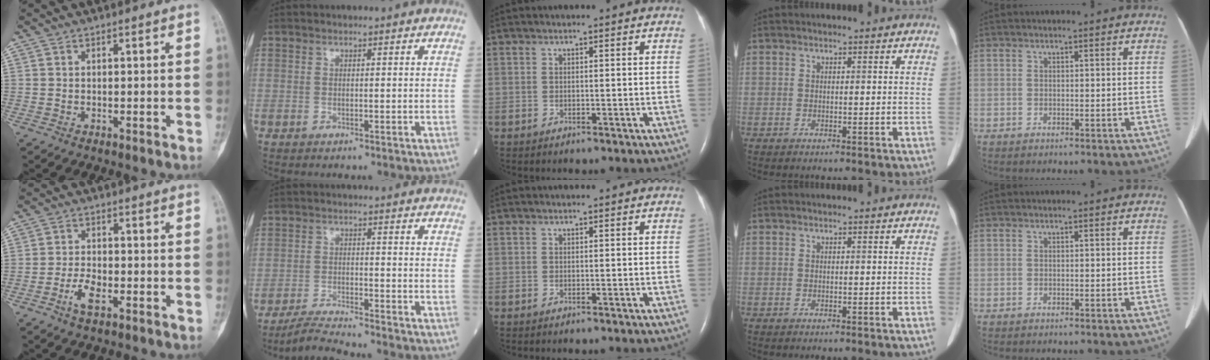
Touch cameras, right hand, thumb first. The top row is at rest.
{"thumb": {"total": 4.3, "force": [-2.0, 2.0, 3.3], "torque": [-0.063, 0.010, -0.039]}, "index": {"total": 5.2, "force": [-4.9, -0.9, 1.4], "torque": [-0.029, -0.021, -0.093]}}